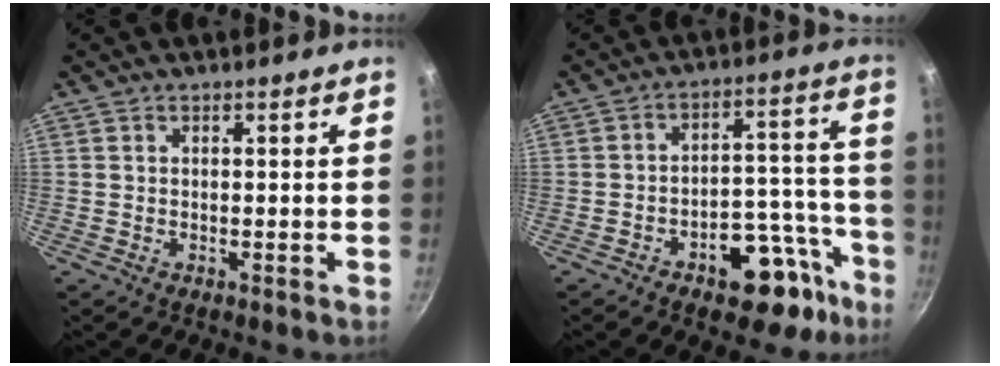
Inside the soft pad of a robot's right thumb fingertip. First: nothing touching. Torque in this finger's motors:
{"motor_torque": [3.05, 1.96, 0.88, -0.78, 0.05]}